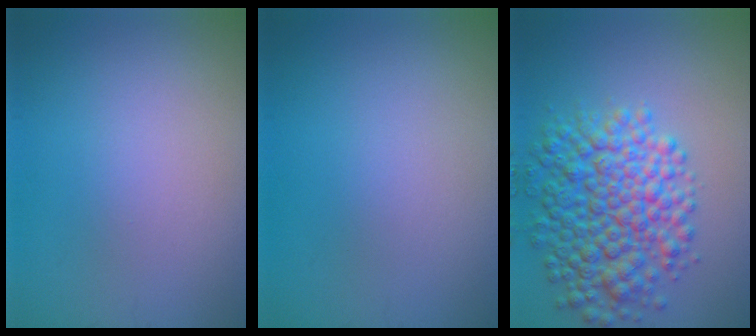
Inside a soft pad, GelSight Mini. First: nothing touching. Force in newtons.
{"total": 0.0}
{"total": 7.7, "press": 7.7, "slide": 0.2}